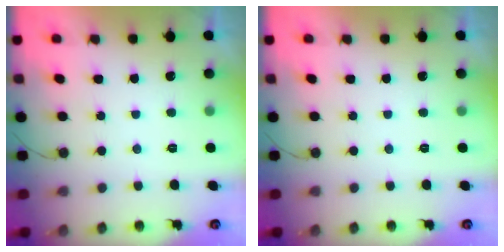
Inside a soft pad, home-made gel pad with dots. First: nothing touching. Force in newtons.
{"total": 0.0}